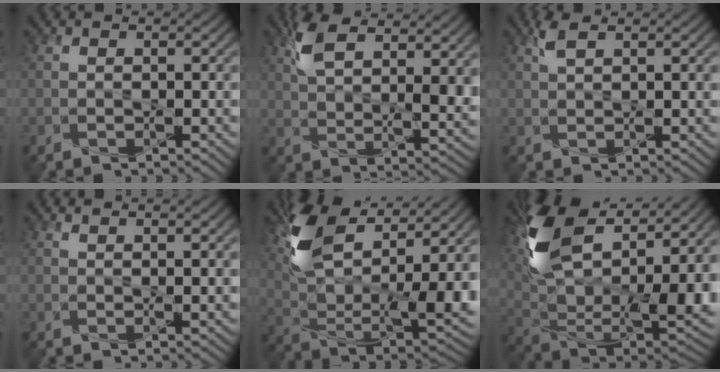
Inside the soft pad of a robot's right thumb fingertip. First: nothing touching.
{"total": 11.5, "force": [5.4, 4.7, 8.9], "torque": [-0.178, -0.001, 0.104]}
{"total": 2.4, "force": [1.5, 0.6, 1.8], "torque": [-0.043, 0.006, 0.029]}
{"total": 1.3, "force": [1.1, 0.1, 0.6], "torque": [-0.013, 0.001, 0.017]}
{"total": 15.4, "force": [7.0, 7.4, 11.6], "torque": [-0.241, 0.000, 0.138]}
{"total": 18.0, "force": [7.5, 9.6, 13.2], "torque": [-0.298, 0.011, 0.147]}